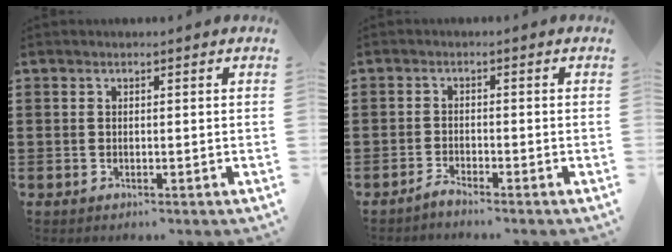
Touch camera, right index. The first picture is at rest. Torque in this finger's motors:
{"motor_torque": [0.47, 1.06, -0.58, -0.15]}